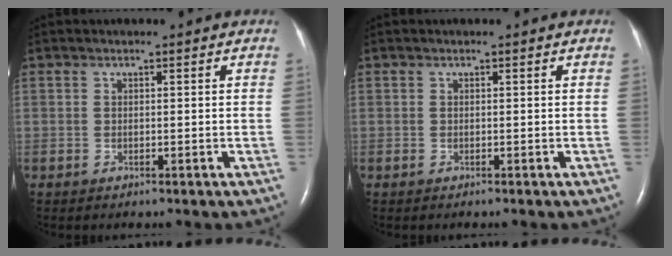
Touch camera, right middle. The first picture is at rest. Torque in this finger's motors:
{"motor_torque": [0.10, 0.02, 0.02, 0.01]}